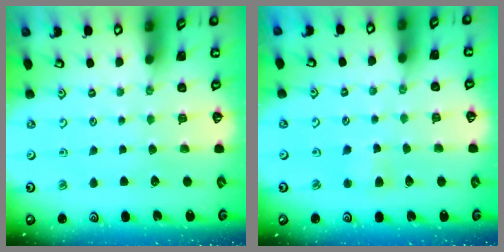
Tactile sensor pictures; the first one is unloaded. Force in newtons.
{"total": 2.8, "press": 2.8, "slide": 0.5}